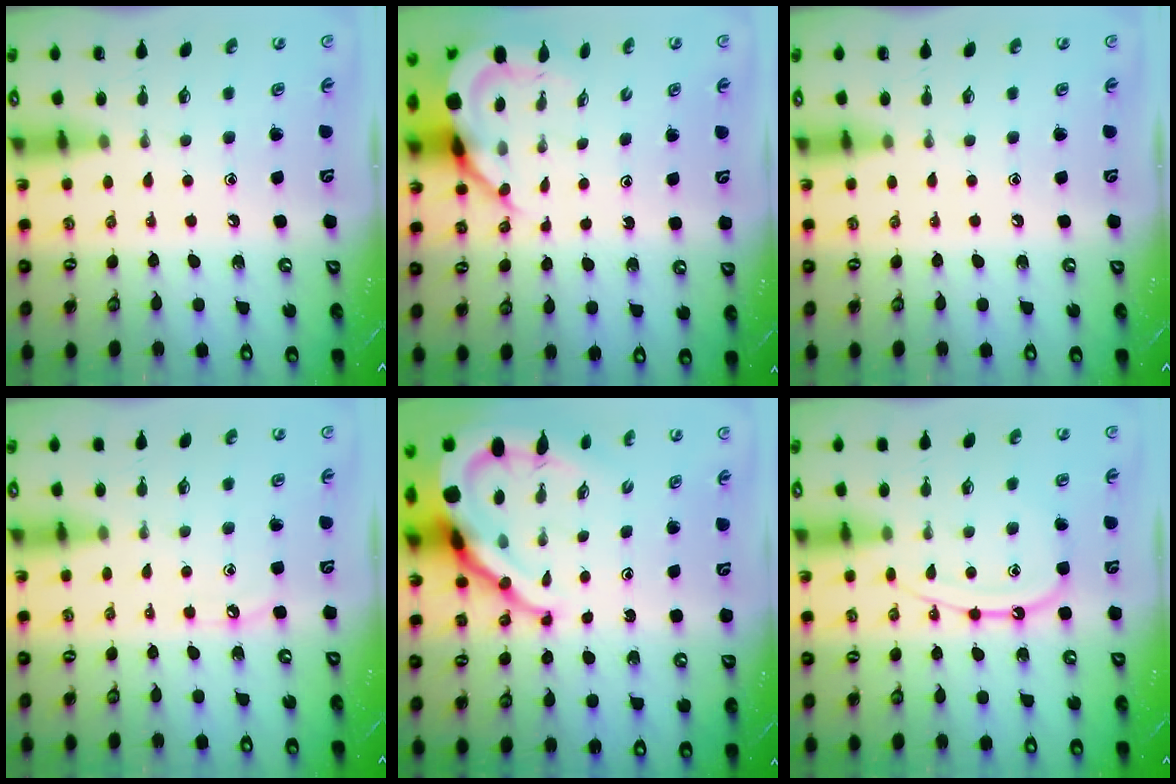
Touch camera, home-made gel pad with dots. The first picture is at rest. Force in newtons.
{"total": 8.3, "press": 8.2, "slide": 1.0}
{"total": 0.0}
{"total": 3.9, "press": 3.9, "slide": 0.6}
{"total": 16.4, "press": 16.3, "slide": 1.4}
{"total": 11.3, "press": 11.2, "slide": 1.1}